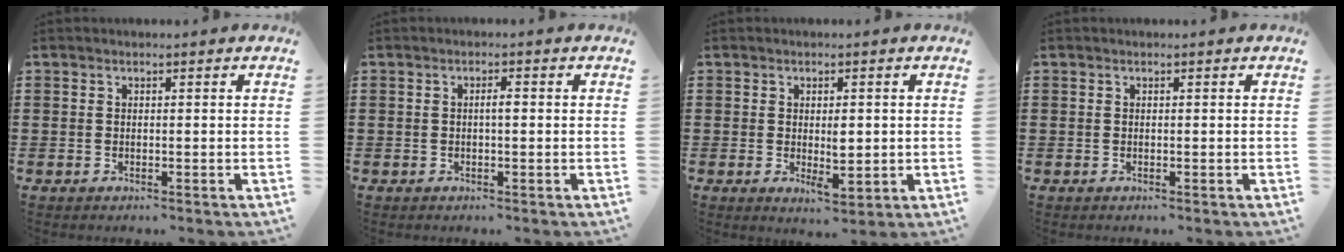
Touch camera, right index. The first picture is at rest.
{"total": 1.4, "force": [0.0, 0.3, 1.3], "torque": [-0.025, 0.000, -0.001]}
{"total": 3.4, "force": [0.2, 1.4, 3.1], "torque": [-0.043, -0.005, 0.001]}
{"total": 0.0}